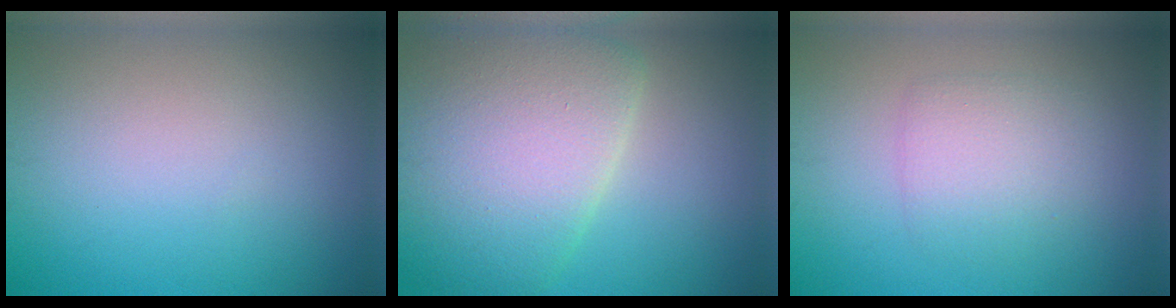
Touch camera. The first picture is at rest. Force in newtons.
{"total": 10.1, "press": 10.1, "slide": 0.2}
{"total": 2.8, "press": 2.8, "slide": 0.0}